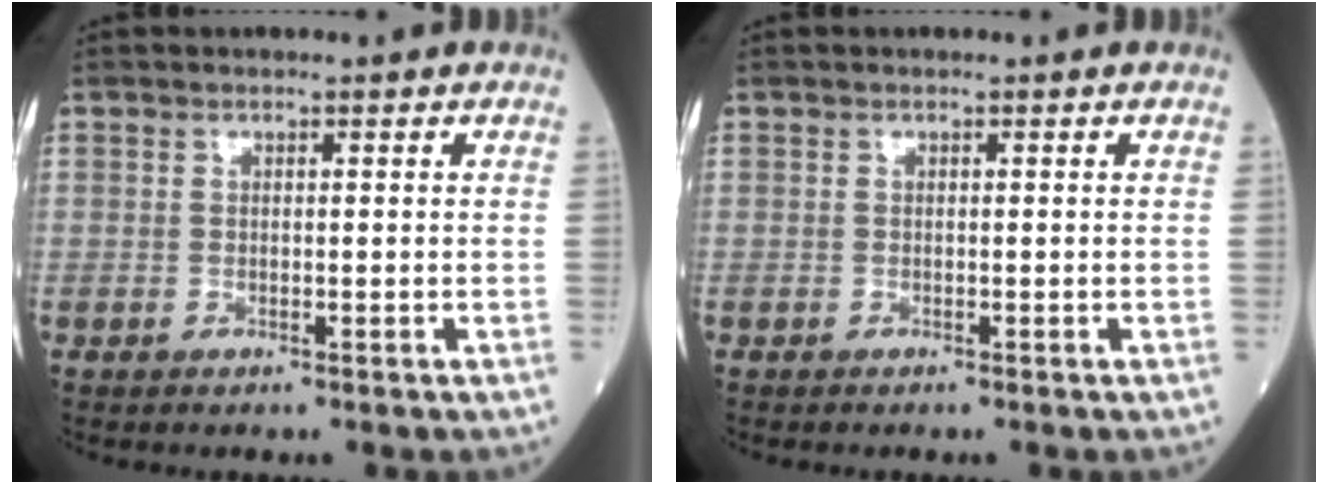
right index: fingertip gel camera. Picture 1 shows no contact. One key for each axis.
{"total": 0.0}